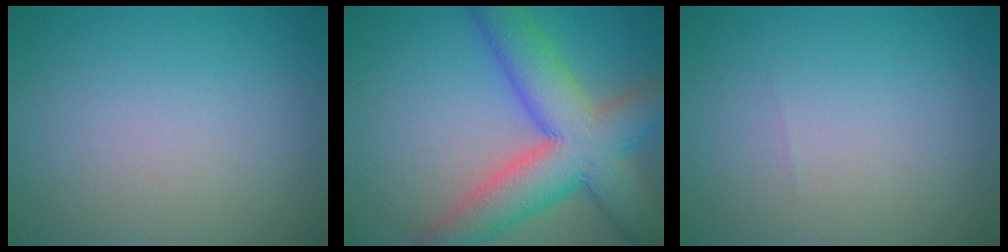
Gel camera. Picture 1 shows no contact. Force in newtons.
{"total": 10.2, "press": 10.2, "slide": 0.5}
{"total": 0.0}